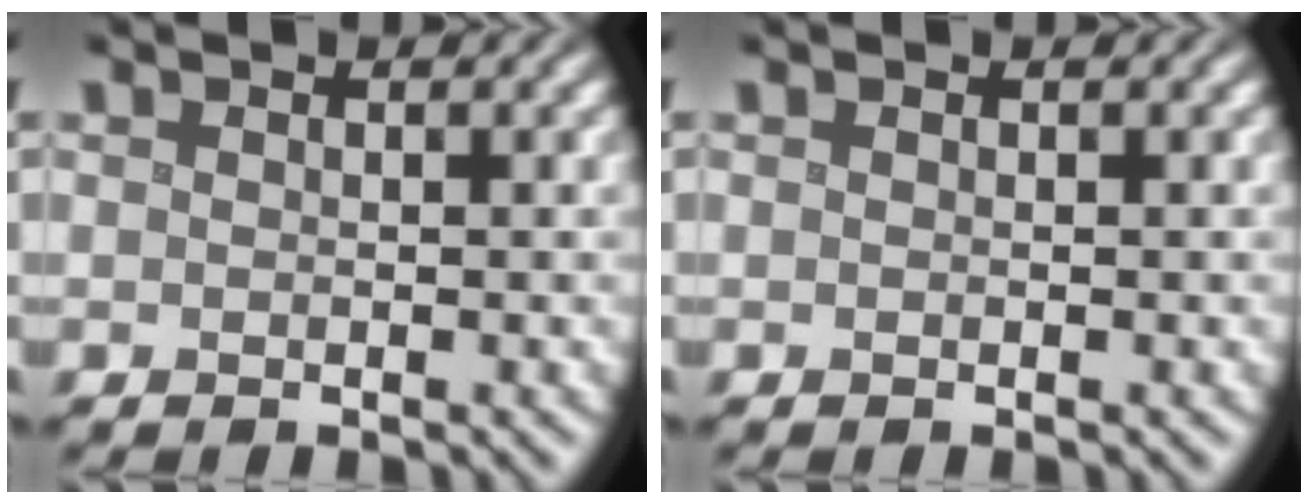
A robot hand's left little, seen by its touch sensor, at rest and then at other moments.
{"total": 0.0}